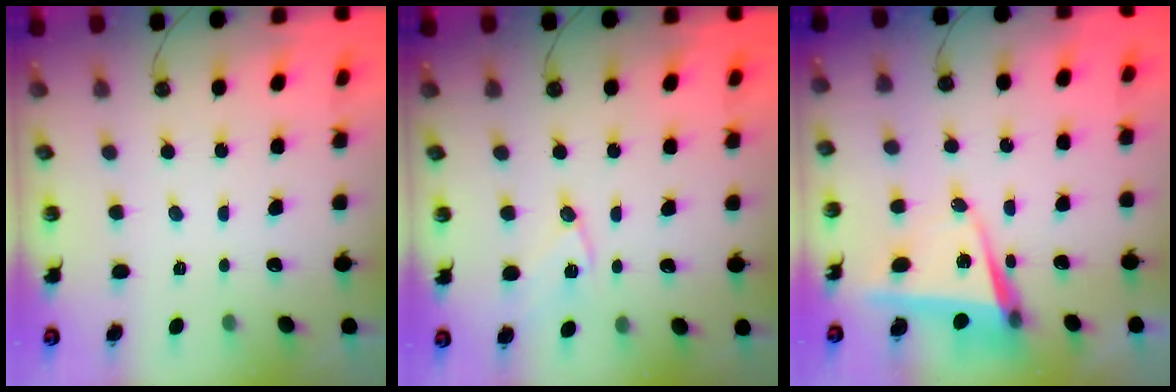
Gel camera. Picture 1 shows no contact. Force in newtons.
{"total": 10.3, "press": 10.1, "slide": 1.8}
{"total": 6.8, "press": 5.2, "slide": 4.3}